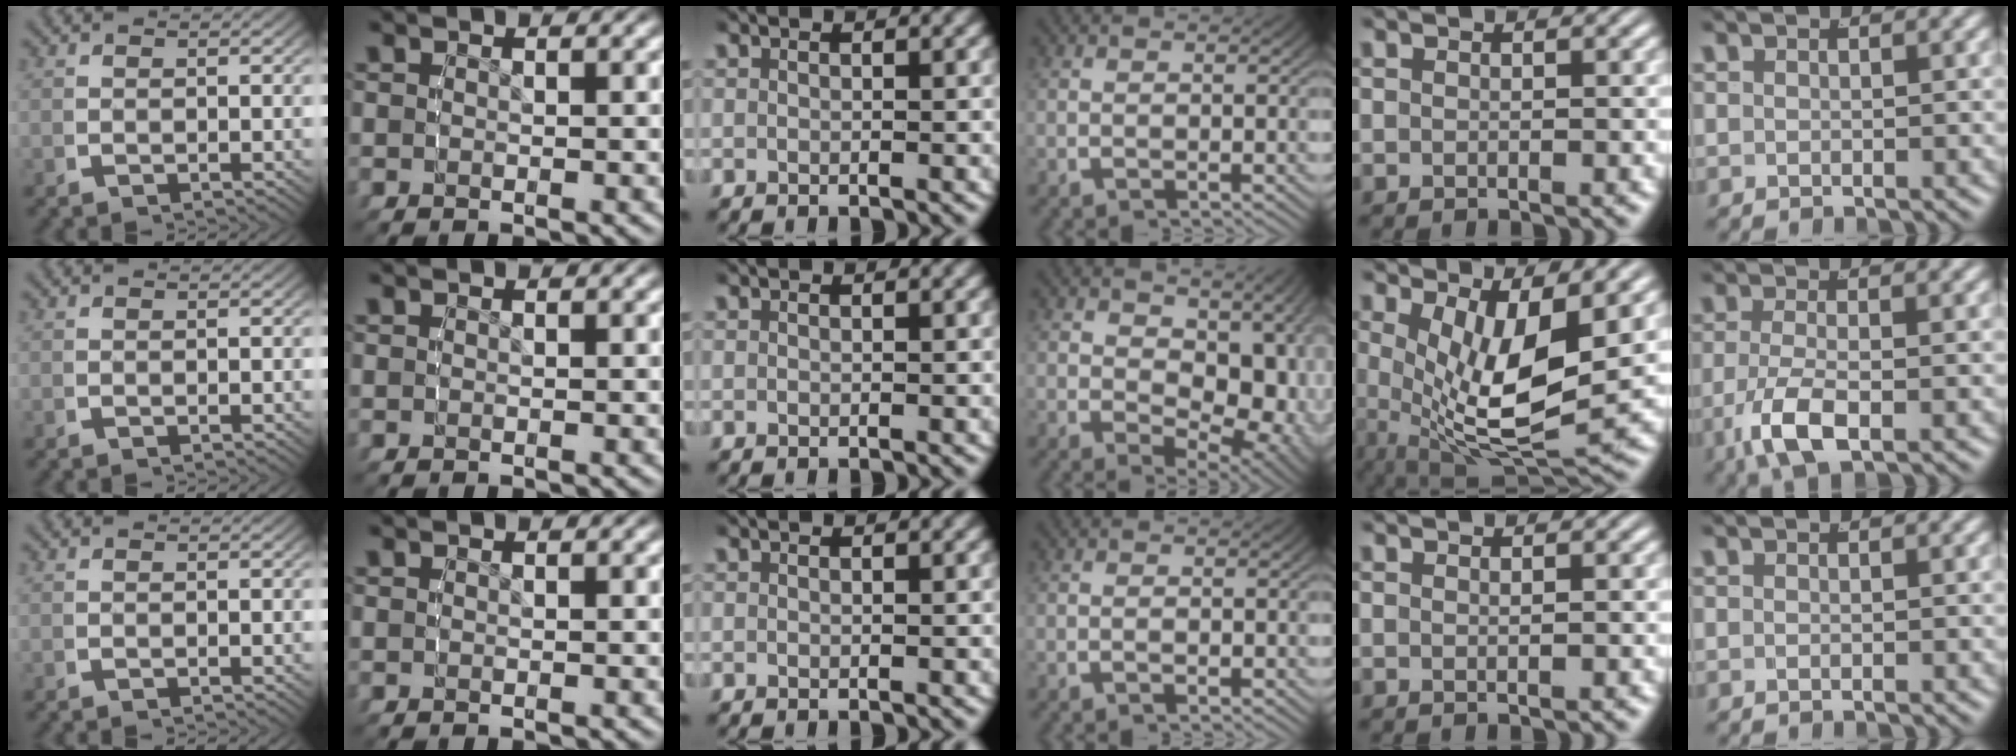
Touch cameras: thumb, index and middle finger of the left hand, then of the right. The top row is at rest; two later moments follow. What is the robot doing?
{"motion": "lift_and_place", "object": "toy banana"}